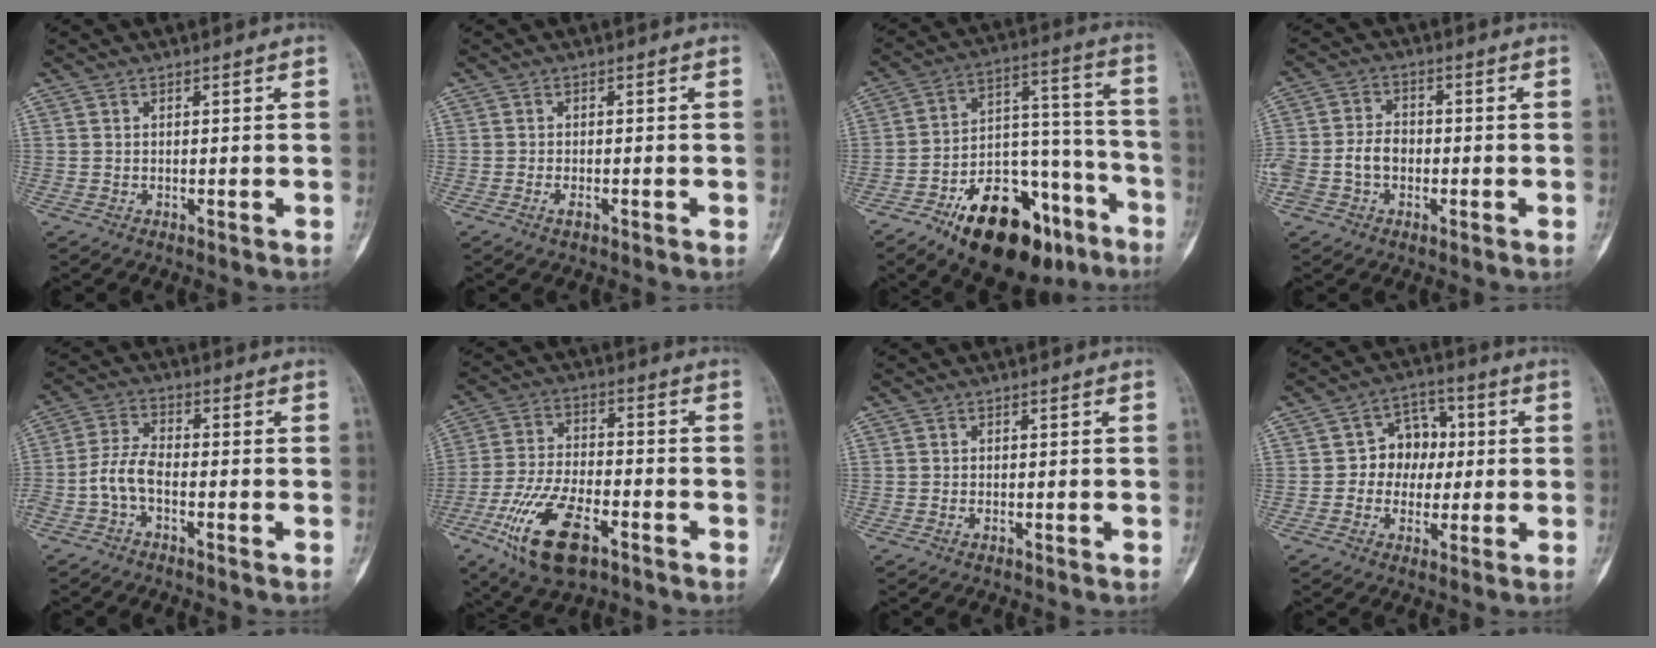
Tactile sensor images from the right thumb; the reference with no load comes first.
{"total": 1.4, "force": [-0.8, 0.6, 1.0], "torque": [-0.023, 0.002, -0.015]}
{"total": 23.8, "force": [-14.1, 11.9, 15.1], "torque": [-0.196, 0.089, -0.221]}
{"total": 6.8, "force": [-1.5, 5.0, 4.4], "torque": [-0.086, 0.023, -0.031]}
{"total": 5.6, "force": [-2.3, 2.6, 4.4], "torque": [-0.097, 0.024, -0.054]}
{"total": 15.5, "force": [-7.7, 6.9, 11.6], "torque": [-0.225, 0.020, -0.137]}
{"total": 0.6, "force": [-0.4, 0.3, 0.4], "torque": [-0.011, 0.003, -0.006]}
{"total": 4.2, "force": [-0.2, 3.8, 1.8], "torque": [0.004, 0.013, -0.015]}